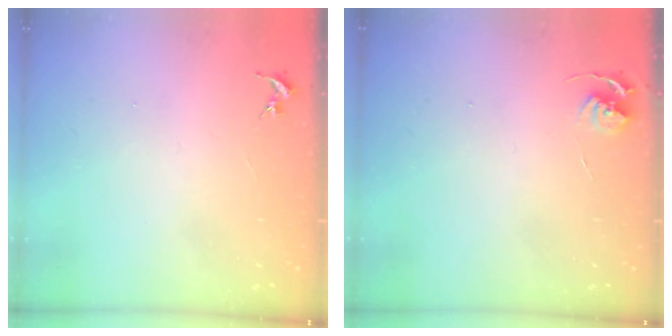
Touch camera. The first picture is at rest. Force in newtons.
{"total": 5.3, "press": 5.2, "slide": 0.6}